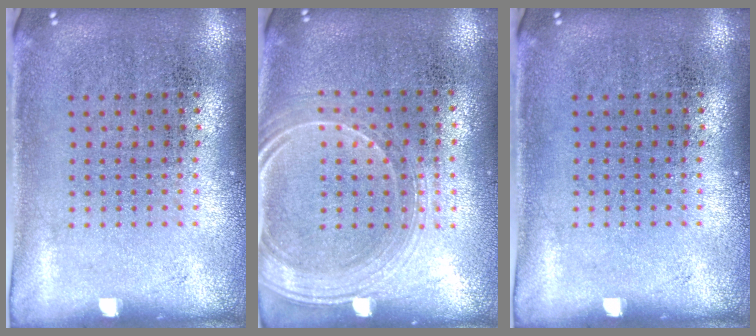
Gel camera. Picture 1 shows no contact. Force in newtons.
{"total": 1.7, "press": 1.5, "slide": 0.8}
{"total": 0.0}